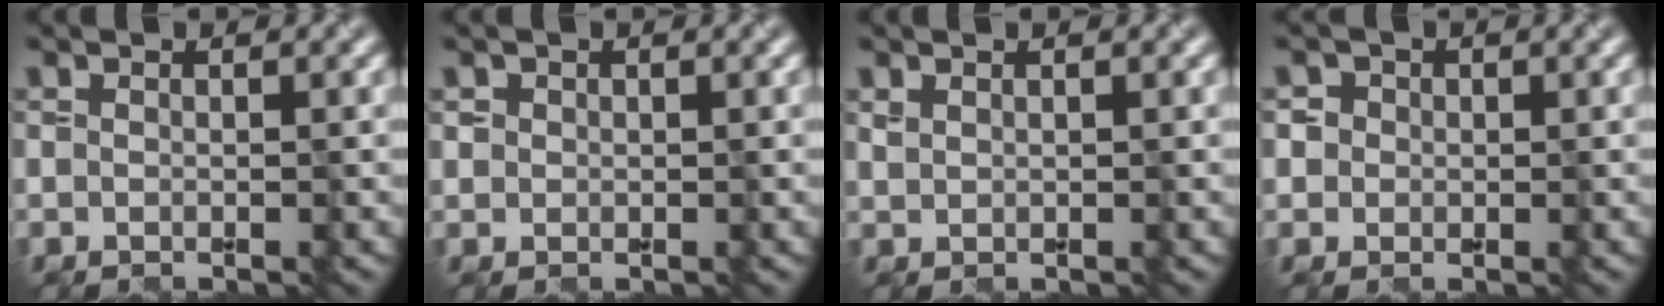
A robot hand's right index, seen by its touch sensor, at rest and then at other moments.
{"total": 0.7, "force": [0.2, 0.7, 0.0], "torque": [0.006, -0.003, 0.006]}
{"total": 0.6, "force": [0.6, 0.2, 0.1], "torque": [-0.006, 0.001, 0.017]}
{"total": 2.7, "force": [0.9, 2.4, 0.8], "torque": [0.002, 0.013, 0.005]}